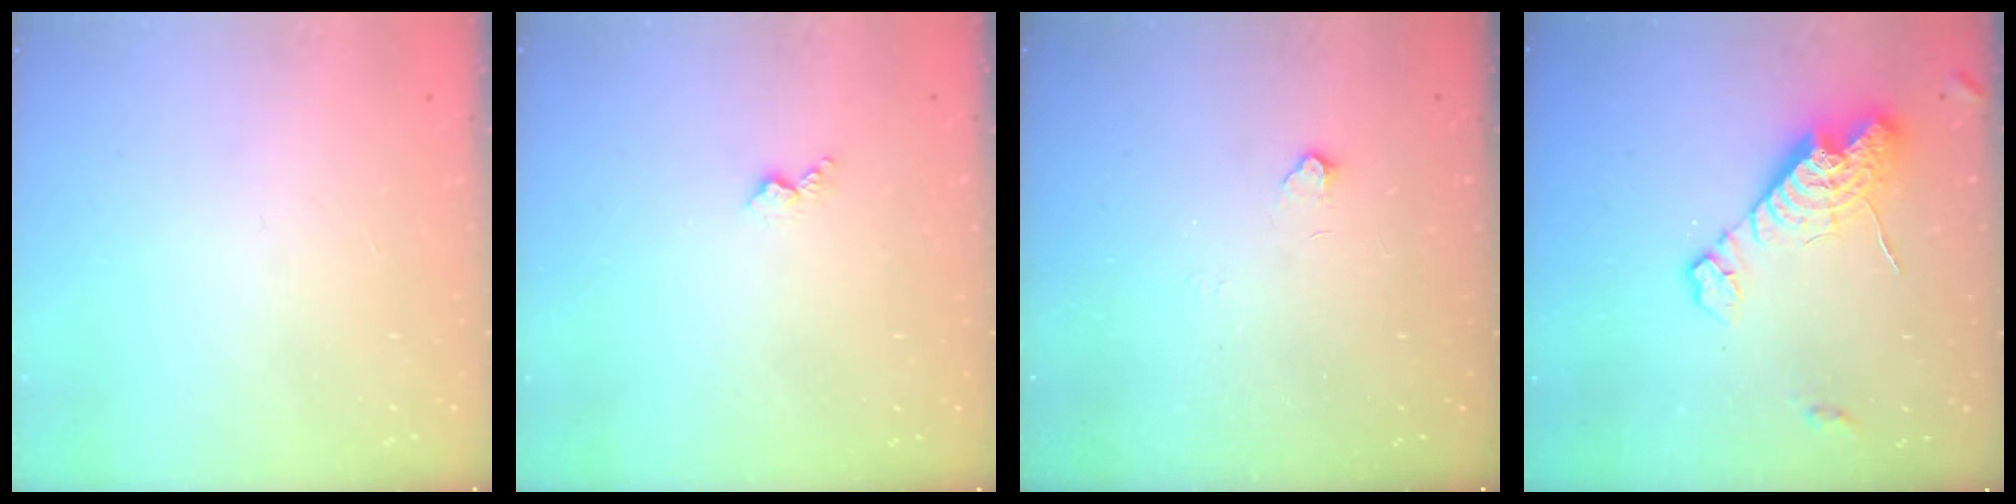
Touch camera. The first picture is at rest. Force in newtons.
{"total": 2.7, "press": 2.6, "slide": 0.5}
{"total": 3.9, "press": 3.9, "slide": 0.5}
{"total": 12.9, "press": 12.8, "slide": 1.0}